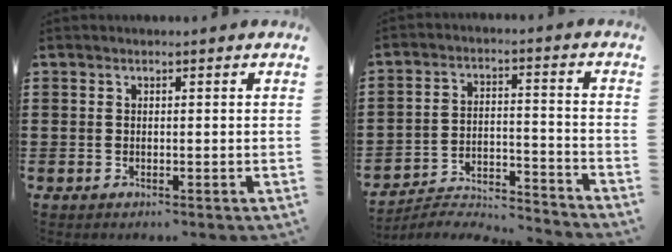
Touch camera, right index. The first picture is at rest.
{"total": 4.8, "force": [-4.7, 0.4, 0.8], "torque": [-0.024, -0.001, -0.100]}